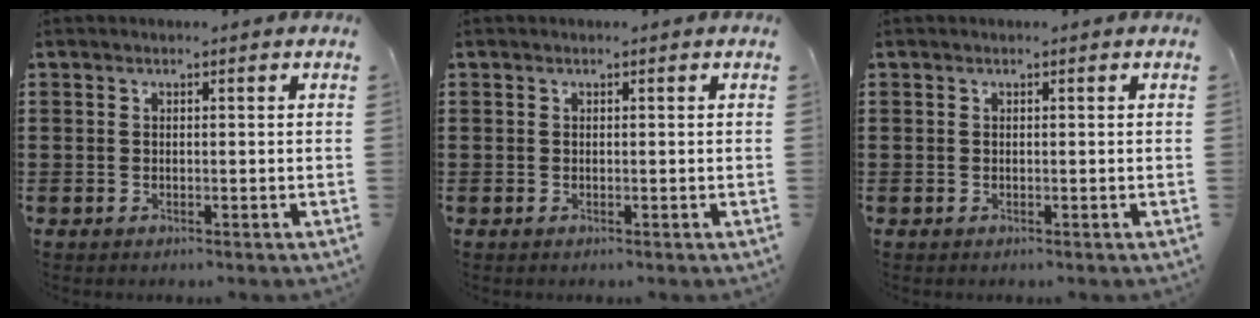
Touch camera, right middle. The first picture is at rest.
{"total": 0.0}
{"total": 0.0}